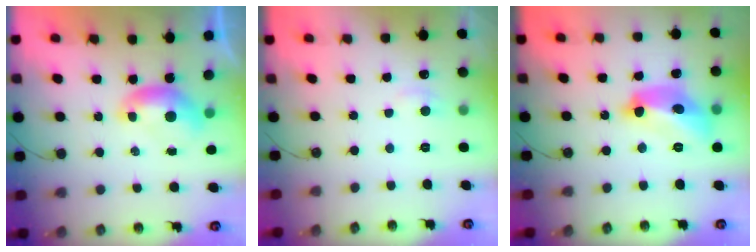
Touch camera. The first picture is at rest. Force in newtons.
{"total": 2.4, "press": 2.3, "slide": 0.5}
{"total": 11.9, "press": 11.9, "slide": 1.0}